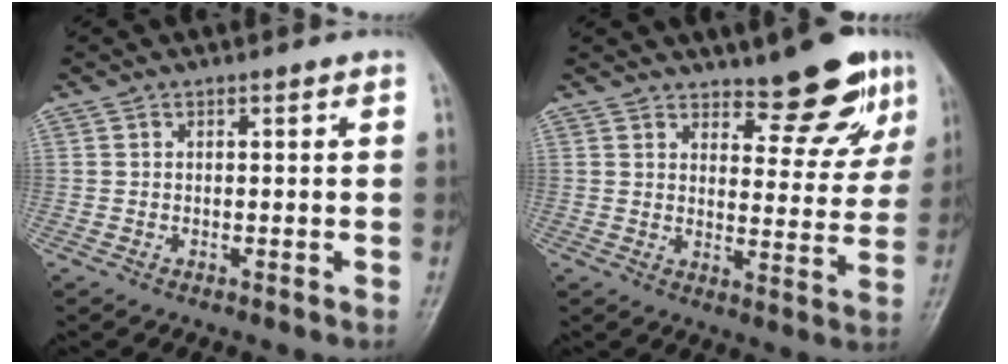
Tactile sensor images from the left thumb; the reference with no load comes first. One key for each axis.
{"total": 10.7, "fx": 7.8, "fy": 3.8, "fz": 6.3, "tx": -0.044, "ty": -0.053, "tz": 0.109}